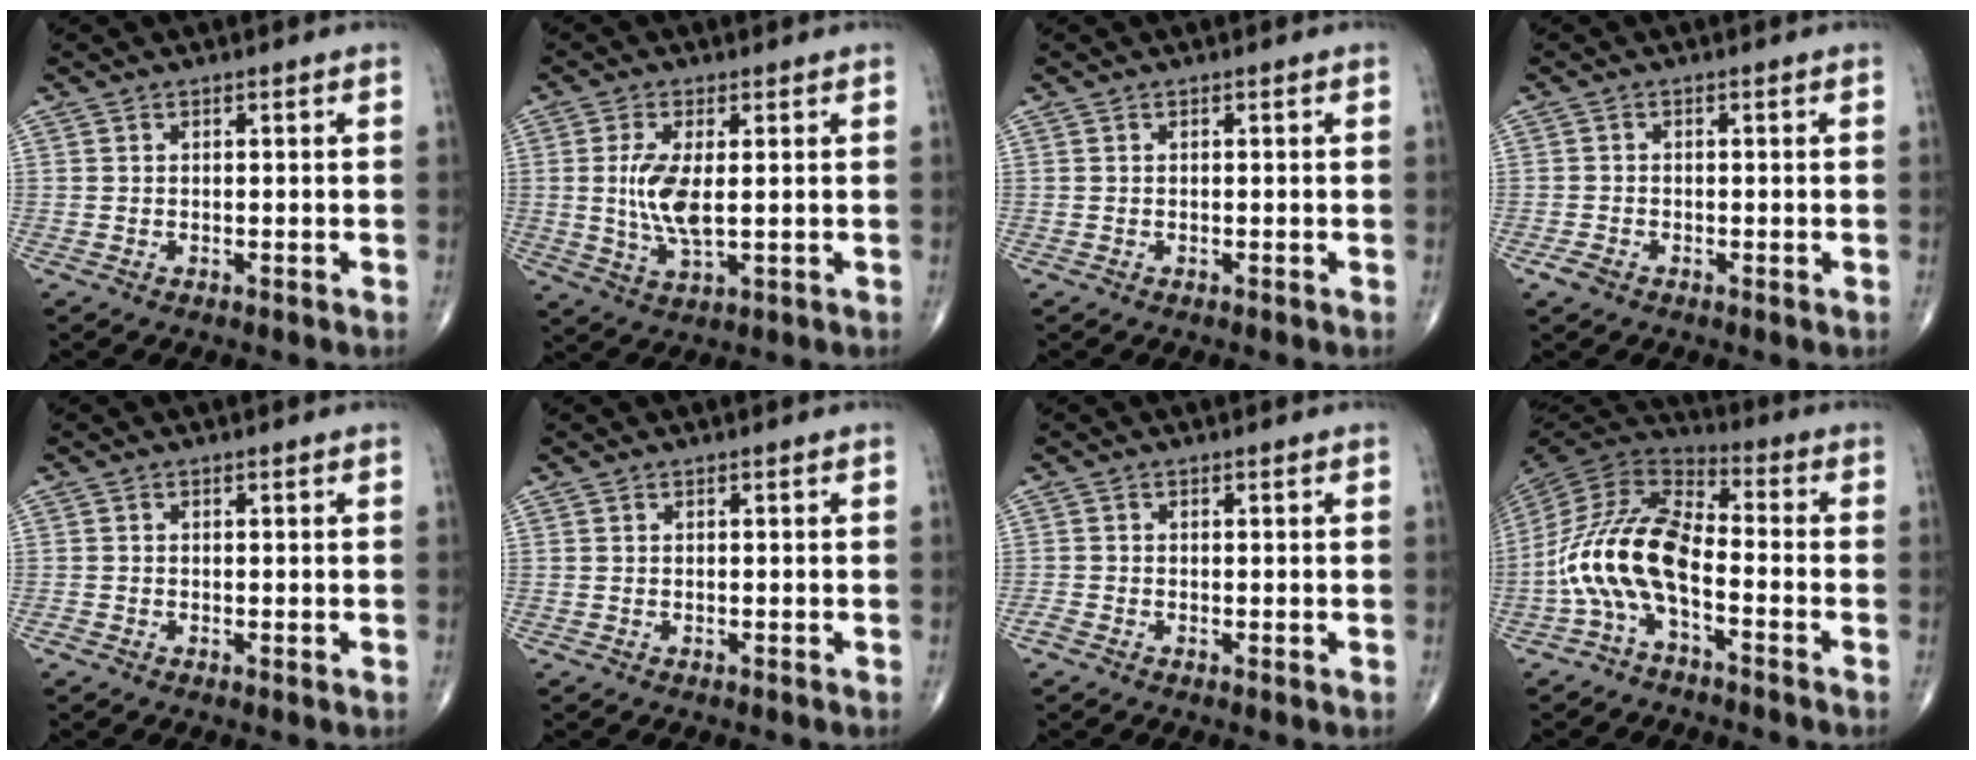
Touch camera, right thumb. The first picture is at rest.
{"total": 7.7, "force": [0.5, 2.9, 7.1], "torque": [-0.154, -0.014, 0.015]}
{"total": 0.0}
{"total": 2.1, "force": [-1.0, 1.2, 1.3], "torque": [-0.027, 0.002, -0.020]}
{"total": 0.7, "force": [-0.2, 0.4, 0.5], "torque": [-0.008, -0.003, -0.009]}
{"total": 0.0}
{"total": 1.5, "force": [-0.7, 0.6, 1.1], "torque": [-0.024, -0.004, -0.019]}
{"total": 14.1, "force": [-4.5, 6.3, 11.8], "torque": [-0.244, 0.059, -0.097]}